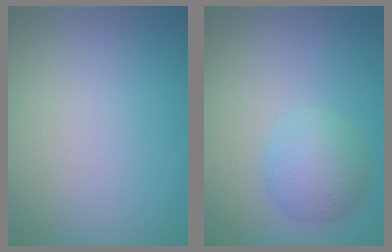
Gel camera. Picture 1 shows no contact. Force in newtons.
{"total": 3.5, "press": 3.5, "slide": 0.1}